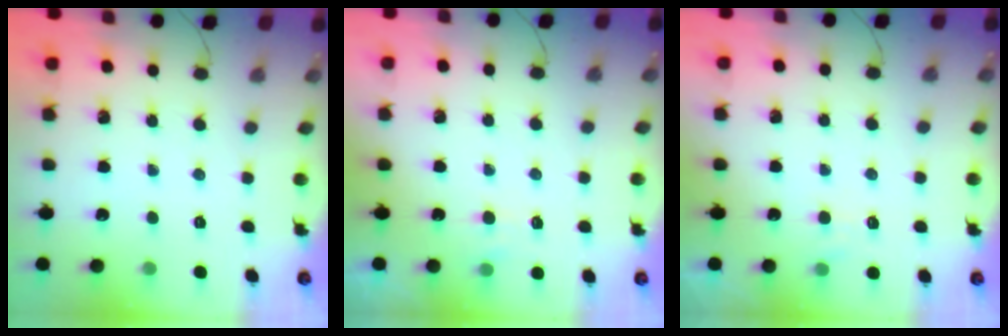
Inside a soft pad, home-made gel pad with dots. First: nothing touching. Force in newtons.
{"total": 5.2, "press": 4.9, "slide": 1.6}
{"total": 4.3, "press": 4.1, "slide": 1.4}